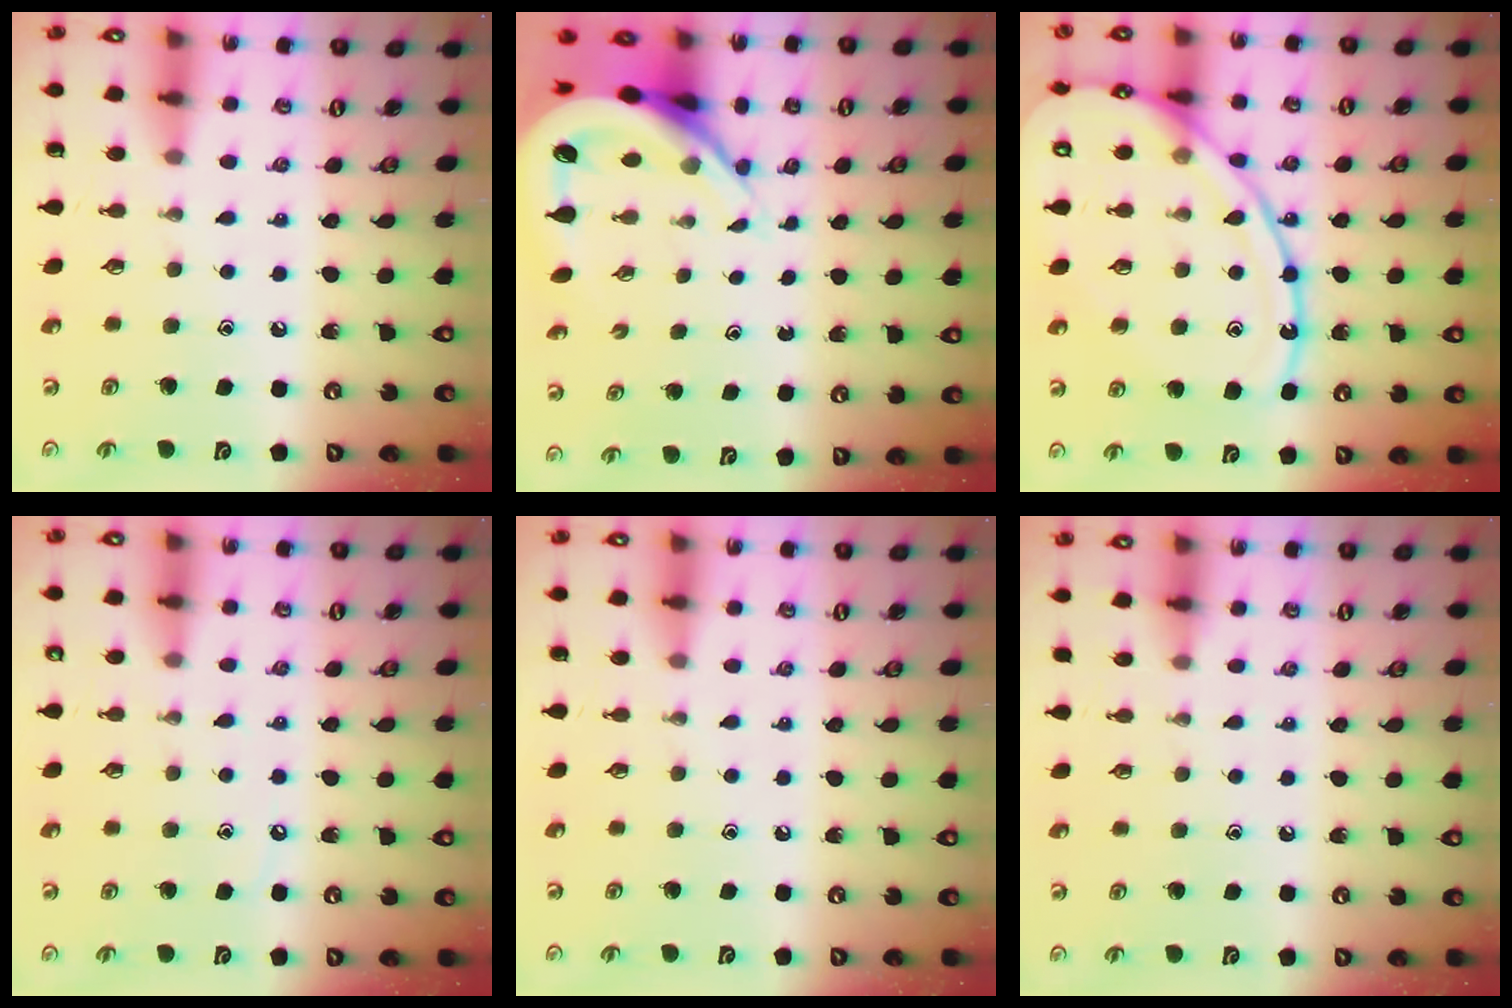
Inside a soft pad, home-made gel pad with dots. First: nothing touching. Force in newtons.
{"total": 7.8, "press": 7.7, "slide": 1.1}
{"total": 17.3, "press": 17.2, "slide": 1.8}
{"total": 3.4, "press": 3.4, "slide": 0.4}
{"total": 0.0}
{"total": 3.0, "press": 2.9, "slide": 0.5}